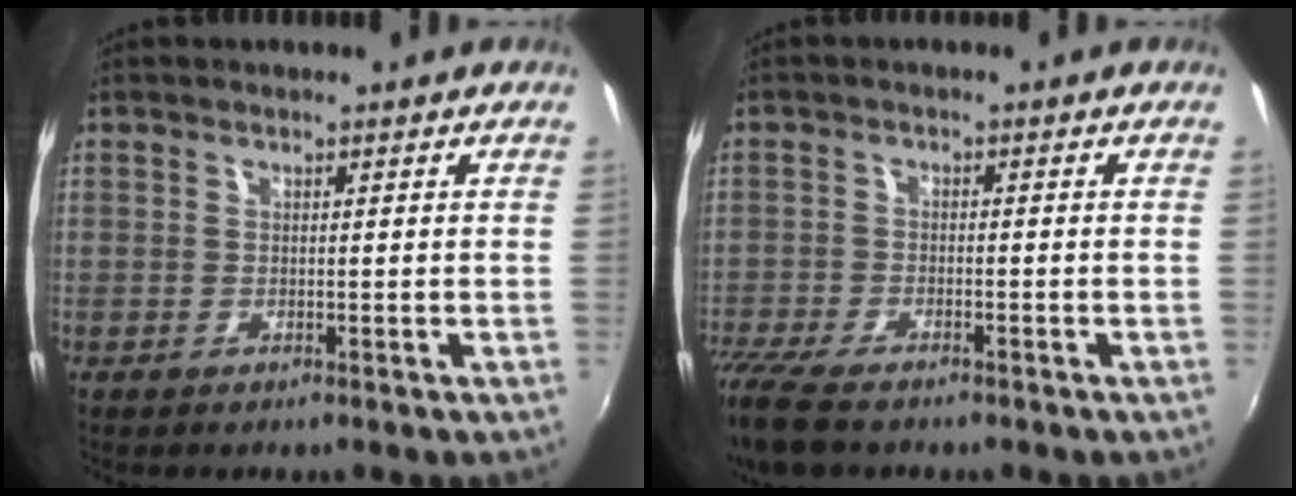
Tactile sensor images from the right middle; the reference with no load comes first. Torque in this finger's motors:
{"motor_torque": [0.86, -0.82, 0.29, 0.08]}